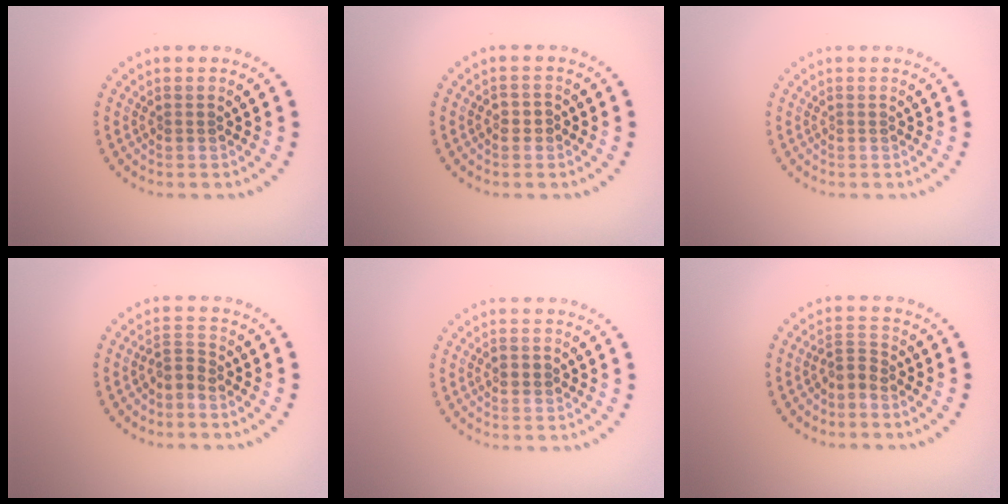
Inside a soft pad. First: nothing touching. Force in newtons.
{"total": 1.2, "press": 1.1, "slide": 0.3}
{"total": 0.0}
{"total": 1.8, "press": 1.3, "slide": 1.1}
{"total": 1.3, "press": 1.3, "slide": 0.2}
{"total": 1.9, "press": 1.4, "slide": 1.2}